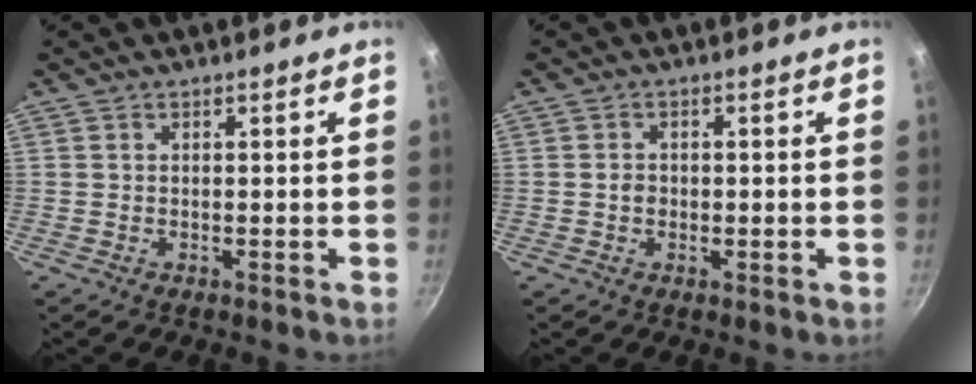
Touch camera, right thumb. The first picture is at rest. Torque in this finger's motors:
{"motor_torque": [0.66, 0.51, 0.01, -0.08, 0.01]}